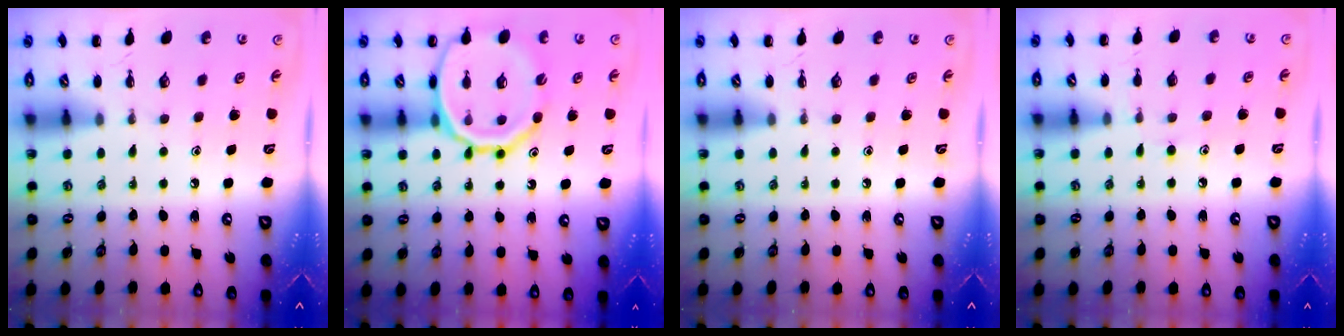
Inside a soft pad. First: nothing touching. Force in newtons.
{"total": 17.8, "press": 17.6, "slide": 2.5}
{"total": 0.0}
{"total": 5.5, "press": 5.3, "slide": 1.7}